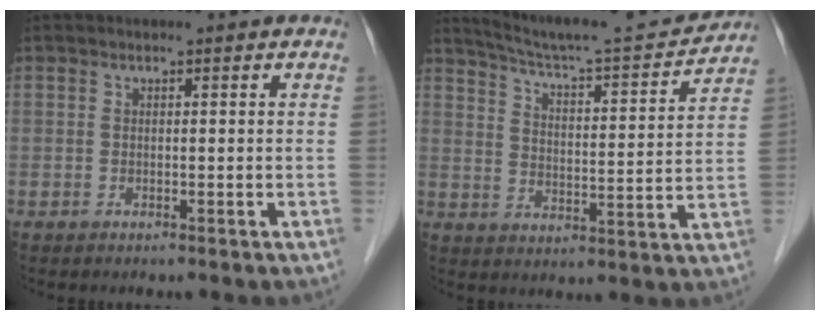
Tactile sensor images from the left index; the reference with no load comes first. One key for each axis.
{"total": 13.7, "fx": 13.3, "fy": 0.4, "fz": 3.5, "tx": -0.059, "ty": -0.005, "tz": 0.193}